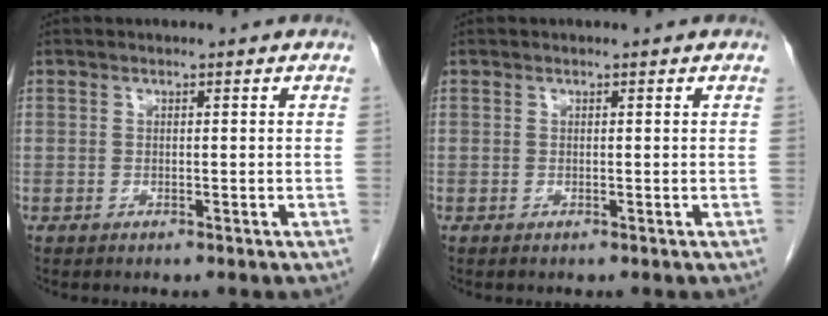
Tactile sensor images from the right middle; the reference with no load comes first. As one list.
[{"total": 0.0}]